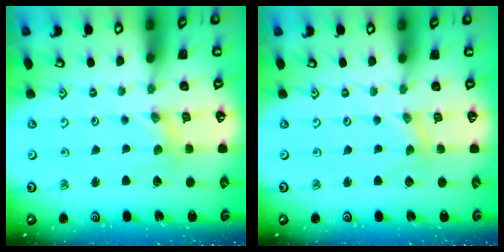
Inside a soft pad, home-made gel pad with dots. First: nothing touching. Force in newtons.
{"total": 0.0}